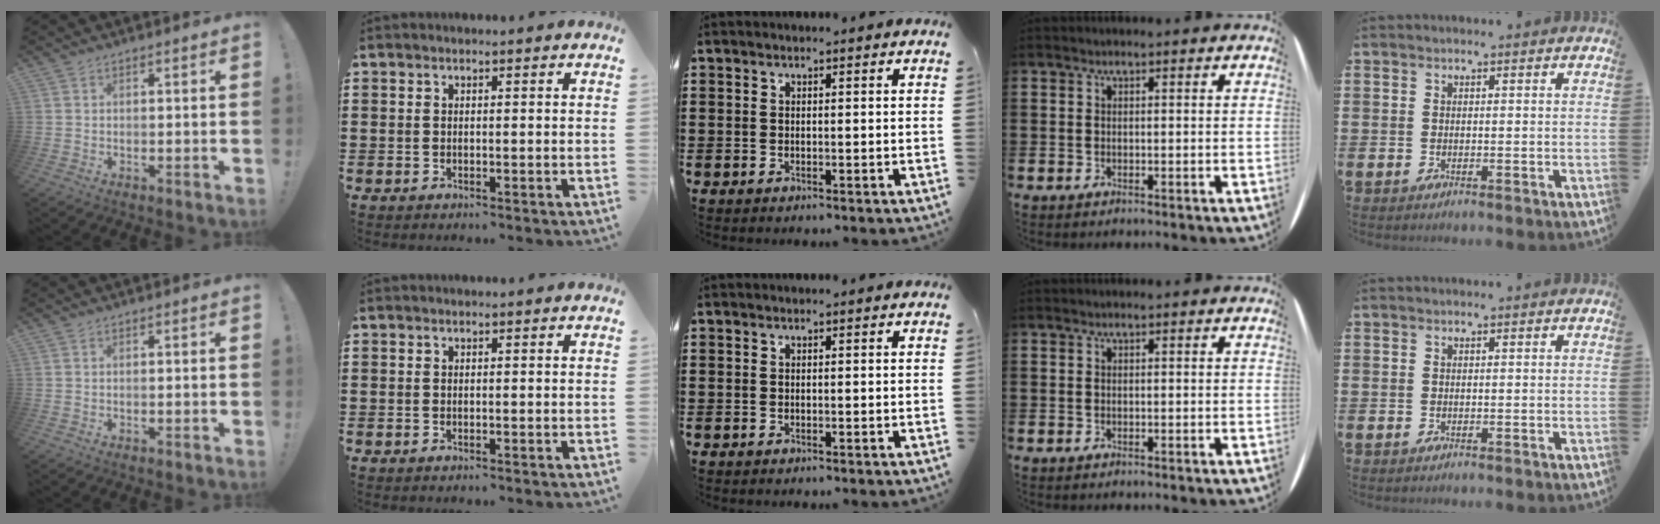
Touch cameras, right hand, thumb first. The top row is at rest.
{}